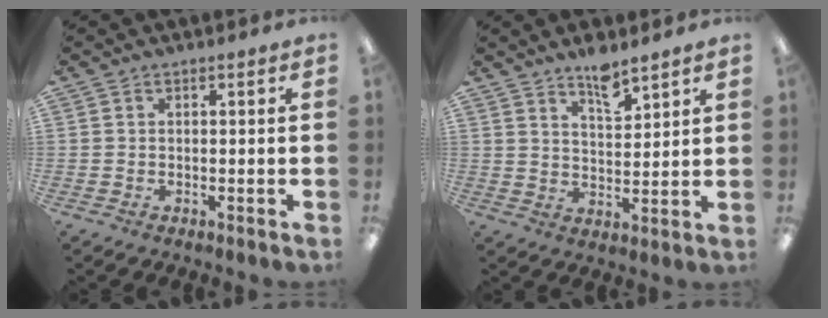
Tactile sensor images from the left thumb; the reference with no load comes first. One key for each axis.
{"total": 6.7, "fx": 5.6, "fy": 1.9, "fz": 3.1, "tx": -0.043, "ty": -0.041, "tz": 0.097}